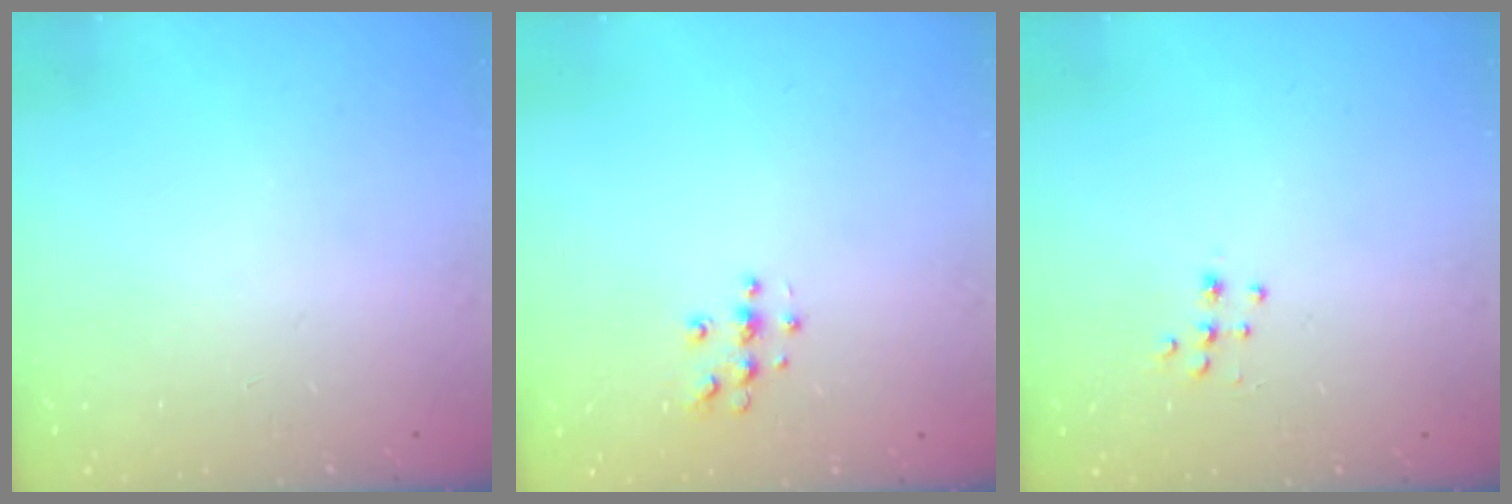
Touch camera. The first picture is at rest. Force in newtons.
{"total": 5.4, "press": 5.4, "slide": 0.6}
{"total": 6.8, "press": 6.8, "slide": 0.5}